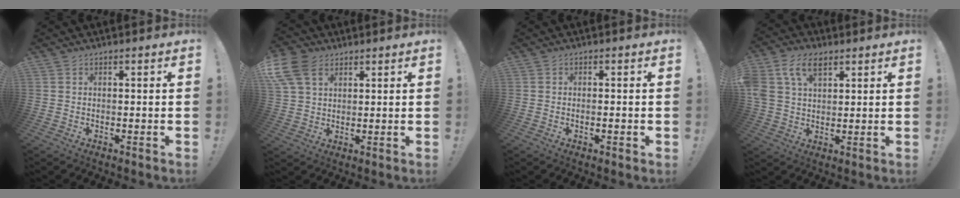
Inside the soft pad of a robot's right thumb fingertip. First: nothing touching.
{"total": 11.4, "force": [5.2, 7.7, 6.6], "torque": [-0.139, -0.016, 0.103]}
{"total": 1.2, "force": [-0.6, 0.2, 1.1], "torque": [-0.015, 0.000, -0.010]}
{"total": 10.7, "force": [5.2, 6.8, 6.4], "torque": [-0.133, -0.002, 0.105]}